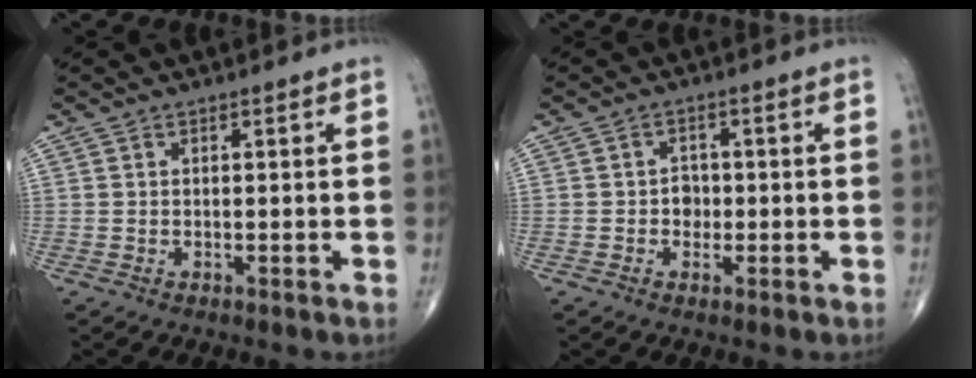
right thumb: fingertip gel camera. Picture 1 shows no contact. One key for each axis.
{"total": 2.7, "fx": -0.4, "fy": 2.3, "fz": 1.4, "tx": -0.004, "ty": 0.007, "tz": -0.011}